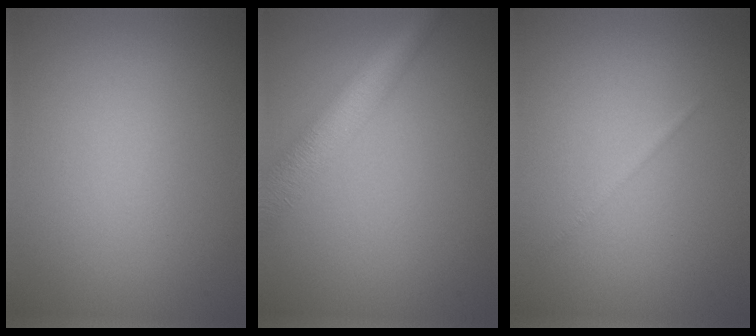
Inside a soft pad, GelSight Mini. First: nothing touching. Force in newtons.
{"total": 5.9, "press": 5.9, "slide": 0.2}
{"total": 0.6, "press": 0.6, "slide": 0.0}